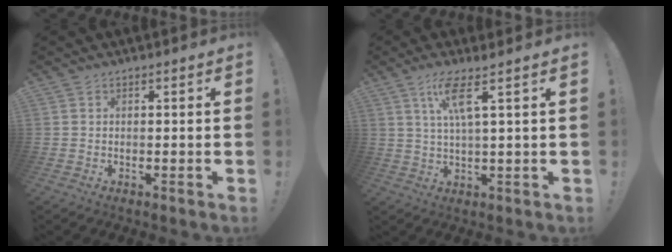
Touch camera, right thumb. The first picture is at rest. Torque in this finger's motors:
{"motor_torque": [0.02, 0.05, 0.34, 0.41, 0.01]}